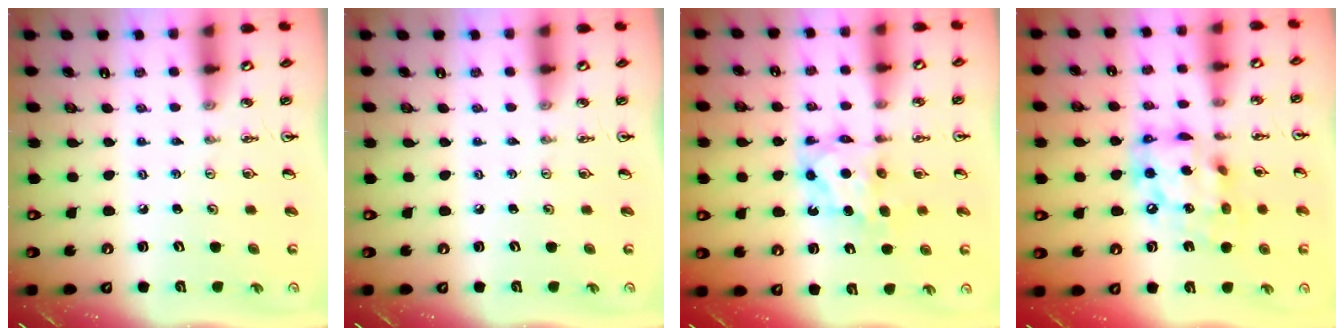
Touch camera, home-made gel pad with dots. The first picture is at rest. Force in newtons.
{"total": 0.0}
{"total": 8.6, "press": 8.6, "slide": 0.4}
{"total": 14.7, "press": 14.6, "slide": 1.2}